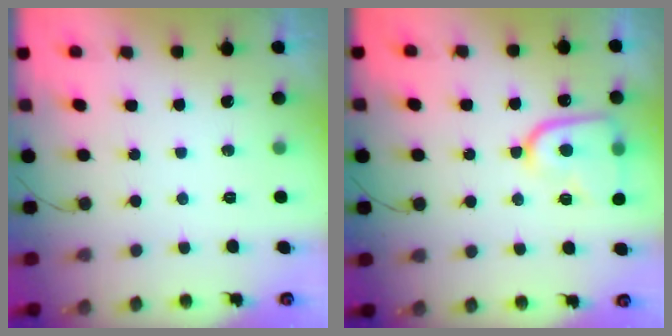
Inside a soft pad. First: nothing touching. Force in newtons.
{"total": 13.5, "press": 13.5, "slide": 1.3}